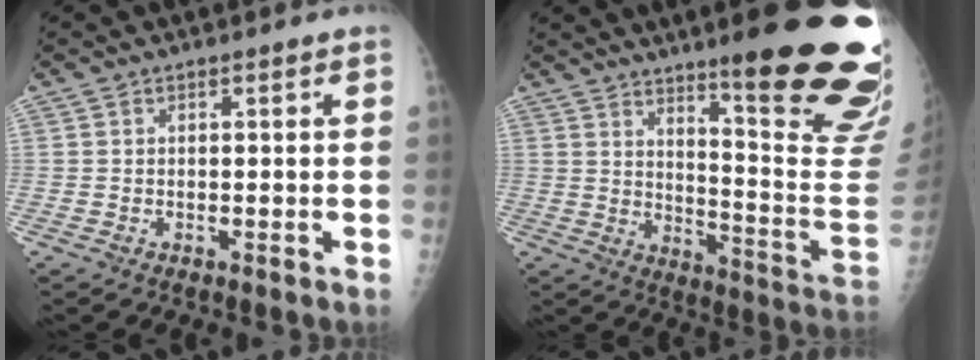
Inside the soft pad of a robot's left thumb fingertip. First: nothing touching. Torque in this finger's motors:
{"motor_torque": [2.93, 0.80, 1.34, -1.43, 0.31]}